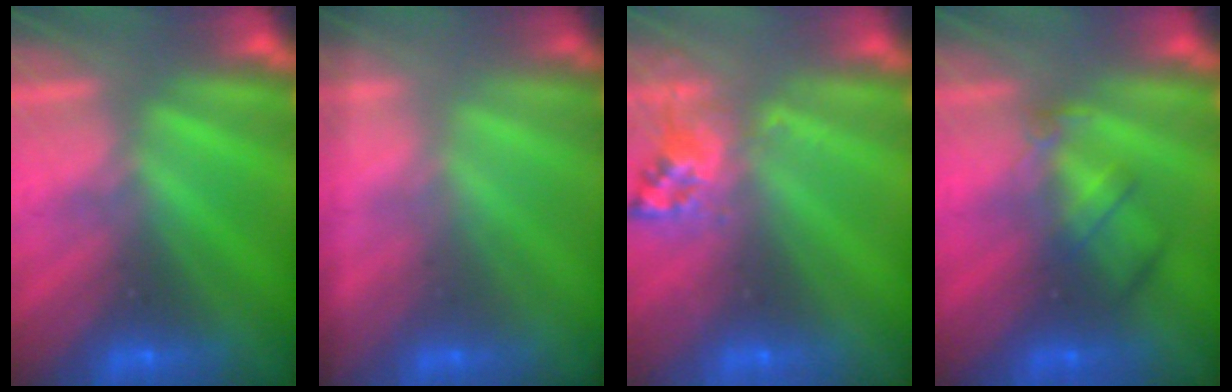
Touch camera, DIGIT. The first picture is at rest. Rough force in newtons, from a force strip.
{"total": 1.7}
{"total": 2.6}
{"total": 2.4}